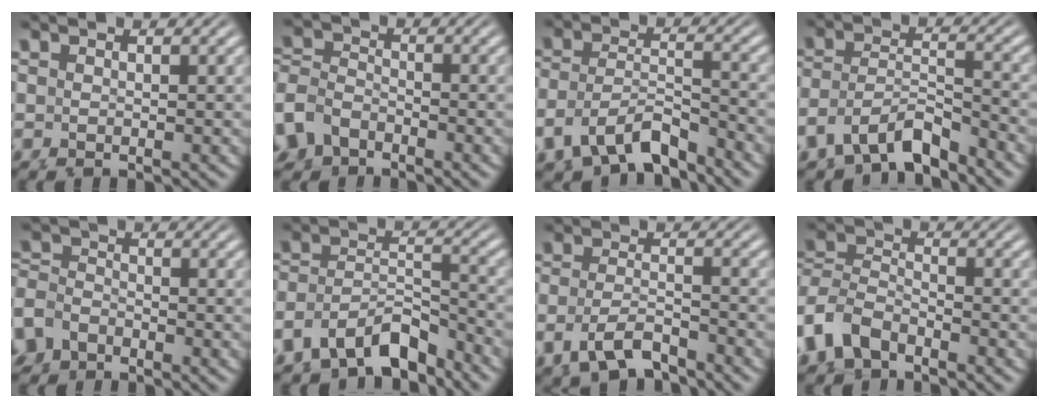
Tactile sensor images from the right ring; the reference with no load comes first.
{"total": 5.5, "force": [-2.1, 5.0, 1.1], "torque": [-0.048, -0.022, -0.034]}
{"total": 6.0, "force": [-3.8, 3.9, 2.6], "torque": [-0.068, -0.030, -0.051]}
{"total": 6.8, "force": [-4.3, 4.7, 2.5], "torque": [-0.072, -0.031, -0.066]}
{"total": 4.4, "force": [-1.9, 3.9, 0.6], "torque": [-0.029, -0.018, -0.032]}
{"total": 8.4, "force": [-5.4, 5.7, 2.9], "torque": [-0.072, -0.033, -0.084]}
{"total": 4.2, "force": [-2.9, 2.2, 2.0], "torque": [-0.043, -0.019, -0.039]}
{"total": 6.0, "force": [-2.9, 5.1, 1.6], "torque": [-0.060, -0.016, -0.052]}